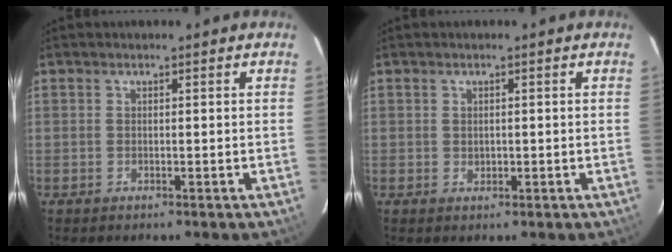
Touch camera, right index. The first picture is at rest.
{"total": 0.9, "force": [0.1, 0.8, 0.3], "torque": [-0.002, 0.002, 0.004]}